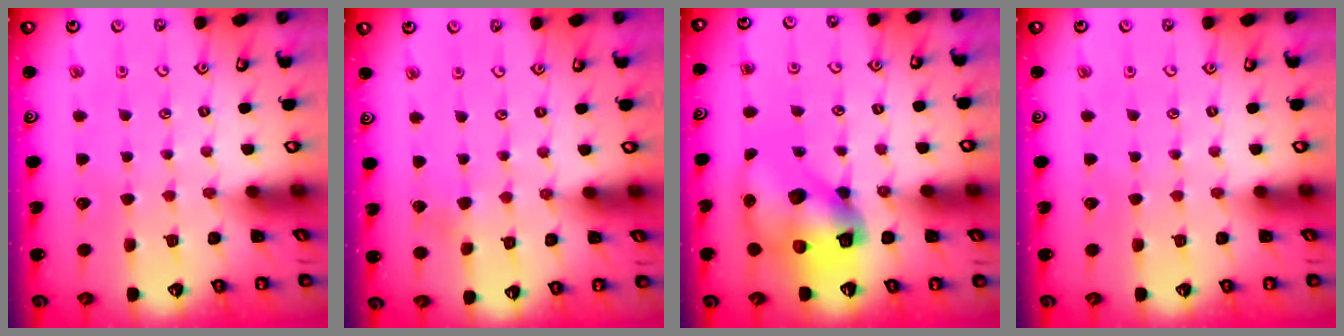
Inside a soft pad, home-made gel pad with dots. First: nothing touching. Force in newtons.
{"total": 1.4, "press": 1.4, "slide": 0.1}
{"total": 13.5, "press": 13.3, "slide": 1.9}
{"total": 0.0}